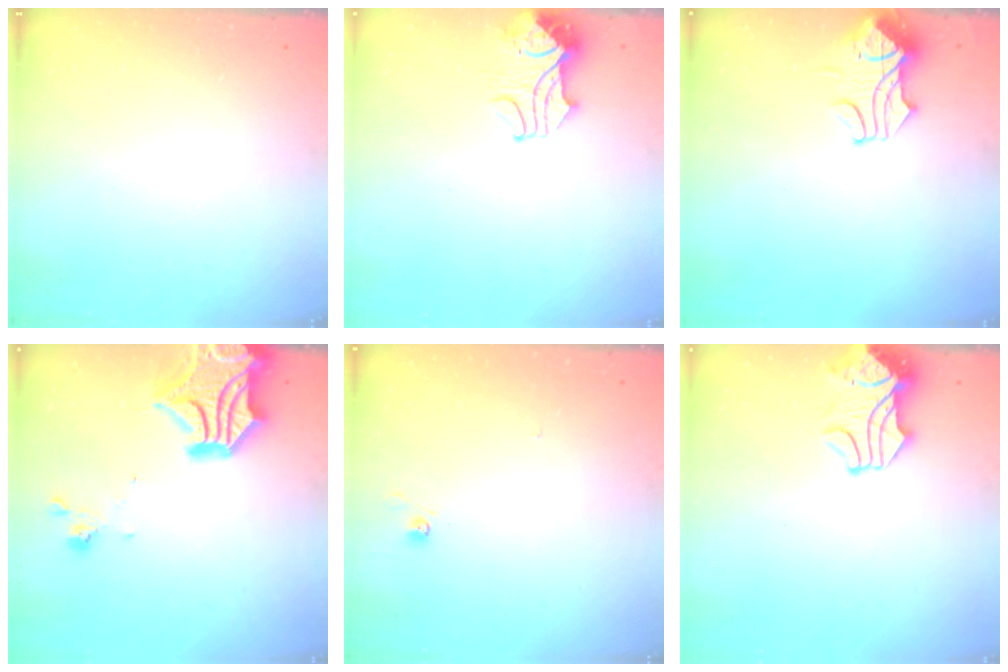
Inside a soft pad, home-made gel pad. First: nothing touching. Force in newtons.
{"total": 2.1, "press": 2.0, "slide": 0.5}
{"total": 1.4, "press": 0.9, "slide": 1.1}
{"total": 6.9, "press": 6.4, "slide": 2.7}
{"total": 2.7, "press": 2.7, "slide": 0.2}
{"total": 1.0, "press": 0.4, "slide": 0.9}